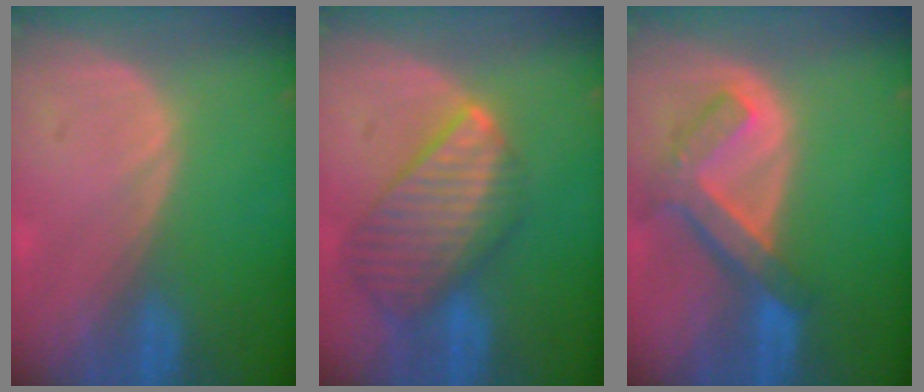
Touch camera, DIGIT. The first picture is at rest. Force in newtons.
{"total": 9.7, "press": 8.5, "slide": 4.7}
{"total": 7.5, "press": 6.5, "slide": 3.7}